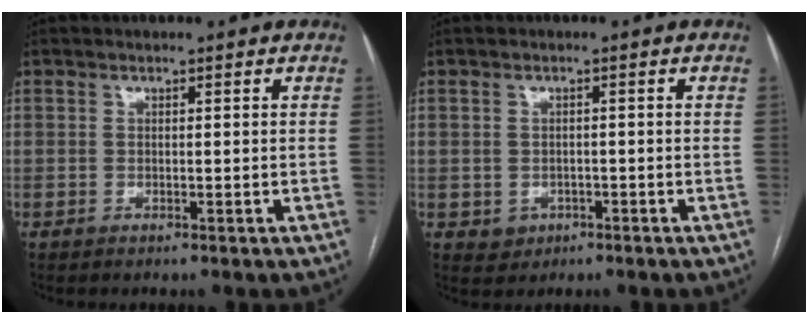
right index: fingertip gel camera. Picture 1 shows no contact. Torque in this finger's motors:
{"motor_torque": [-0.19, 0.02, -0.49, -0.12]}